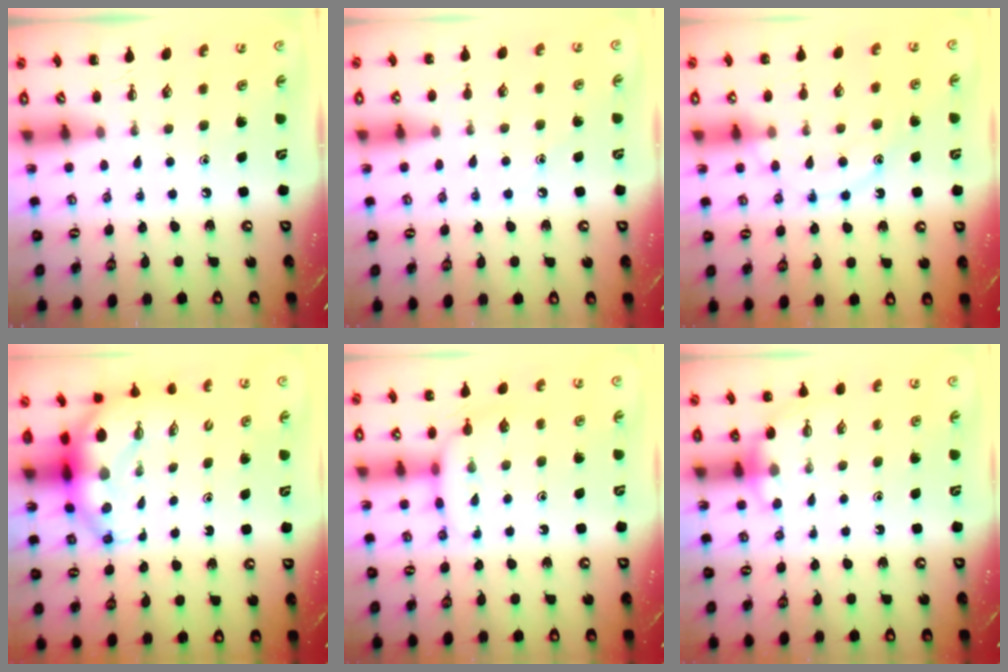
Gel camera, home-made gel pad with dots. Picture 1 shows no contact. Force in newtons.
{"total": 8.2, "press": 7.8, "slide": 2.4}
{"total": 12.4, "press": 12.4, "slide": 0.6}
{"total": 7.4, "press": 7.2, "slide": 1.9}
{"total": 7.8, "press": 7.7, "slide": 1.2}
{"total": 4.0, "press": 3.9, "slide": 1.1}